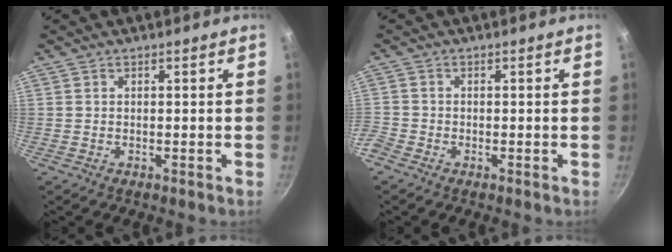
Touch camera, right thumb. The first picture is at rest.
{"total": 2.3, "force": [-1.7, 1.4, 0.6], "torque": [-0.023, 0.002, -0.040]}